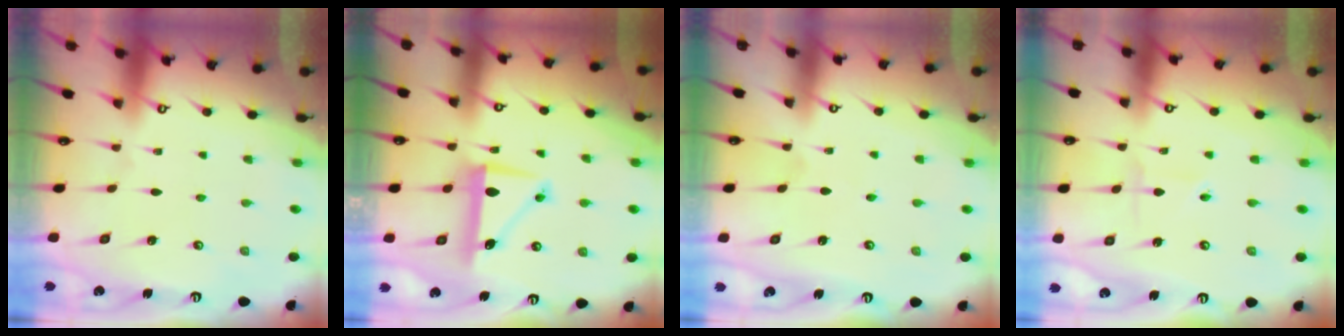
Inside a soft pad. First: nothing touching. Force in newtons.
{"total": 7.7, "press": 7.5, "slide": 1.5}
{"total": 2.5, "press": 2.5, "slide": 0.2}
{"total": 1.5, "press": 1.5, "slide": 0.2}